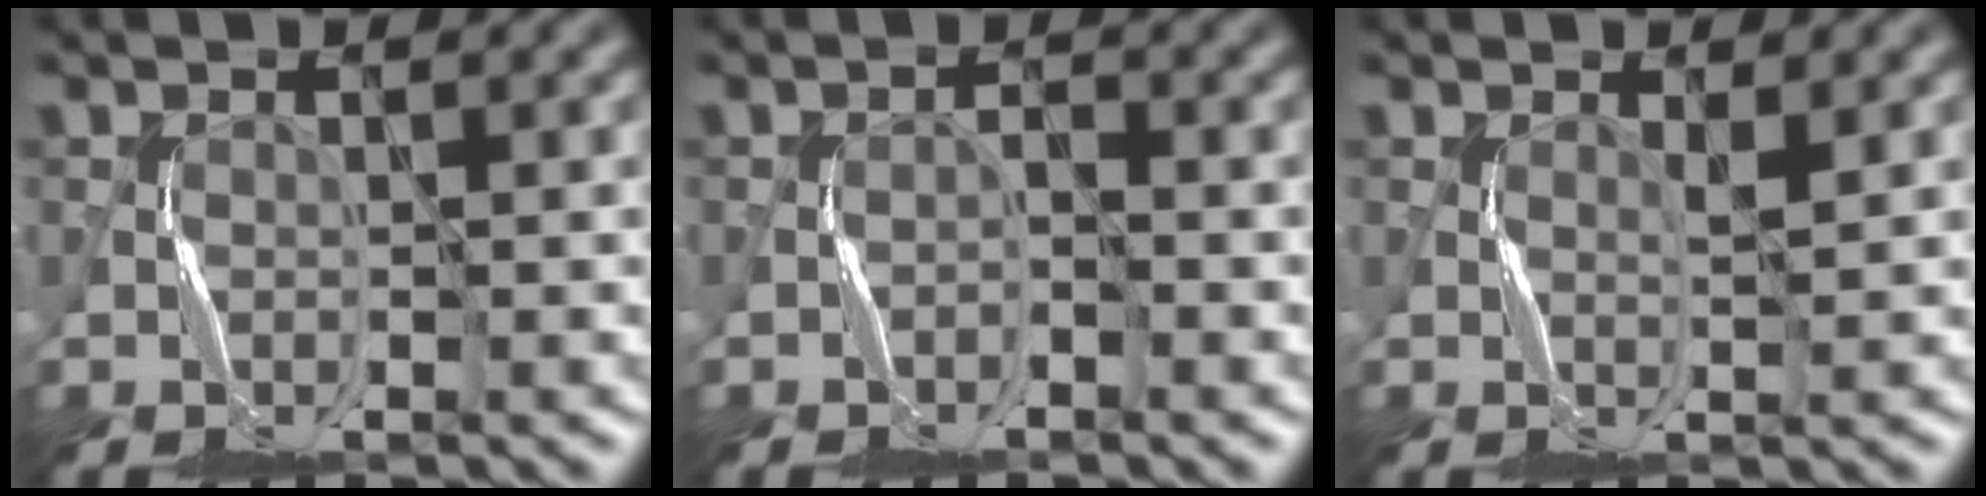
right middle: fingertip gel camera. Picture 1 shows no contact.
{"total": 0.8, "force": [-0.7, 0.4, 0.4], "torque": [-0.006, 0.004, -0.013]}
{"total": 0.6, "force": [0.5, 0.0, 0.4], "torque": [-0.013, -0.002, 0.008]}